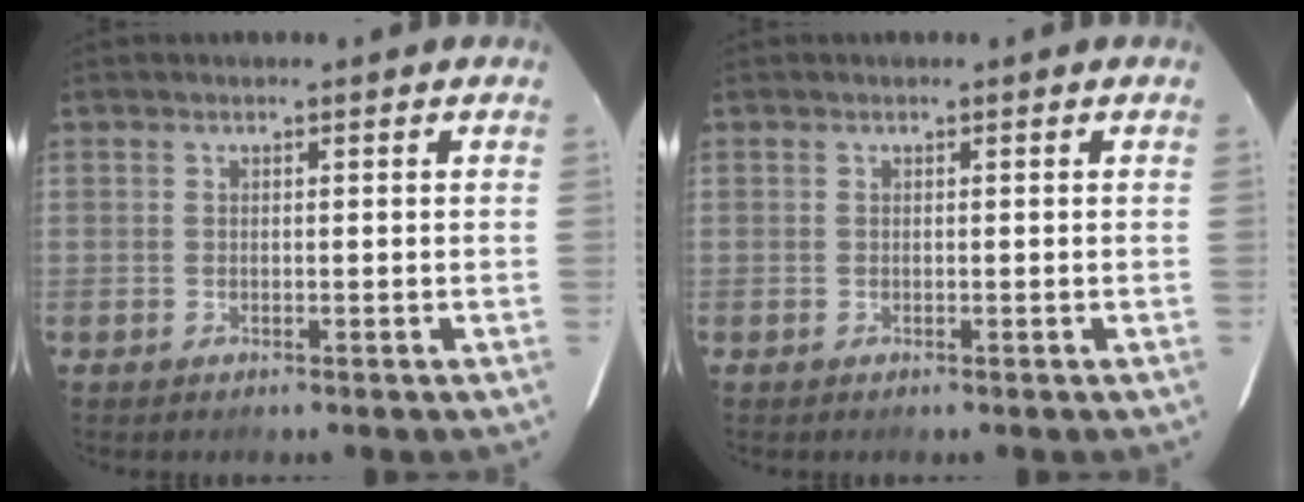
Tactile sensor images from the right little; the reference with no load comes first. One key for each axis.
{"total": 0.0}